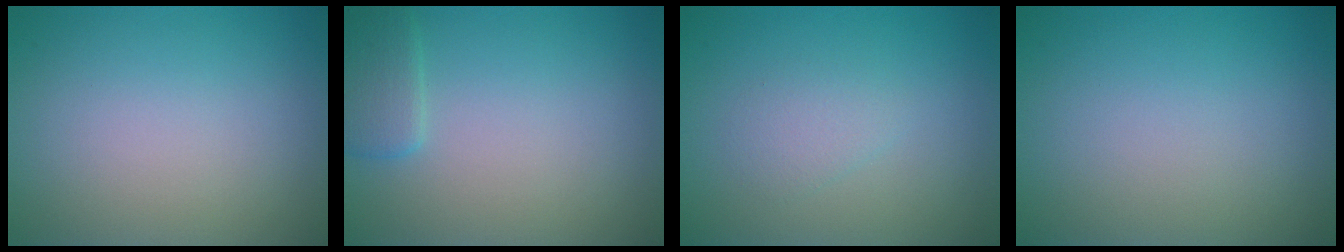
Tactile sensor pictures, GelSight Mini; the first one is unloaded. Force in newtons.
{"total": 1.9, "press": 1.9, "slide": 0.2}
{"total": 1.4, "press": 1.4, "slide": 0.0}
{"total": 0.0}